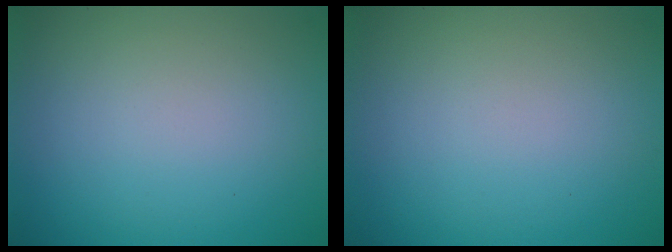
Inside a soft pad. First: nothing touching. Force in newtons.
{"total": 0.0}